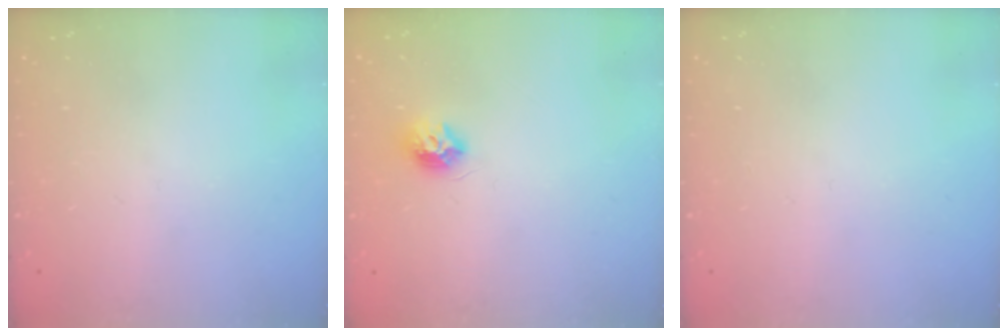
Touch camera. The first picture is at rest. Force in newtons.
{"total": 8.2, "press": 8.2, "slide": 0.1}
{"total": 0.0}